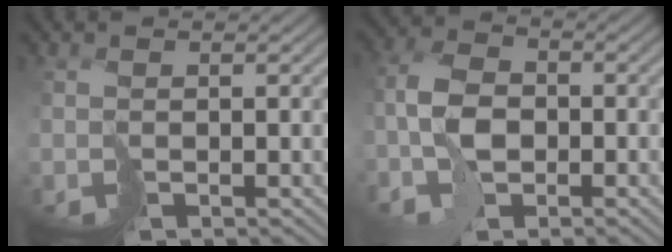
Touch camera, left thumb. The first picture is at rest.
{"total": 5.6, "force": [-1.7, 3.5, 4.1], "torque": [-0.092, 0.005, -0.045]}